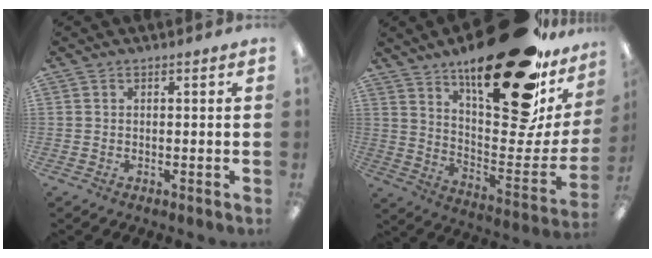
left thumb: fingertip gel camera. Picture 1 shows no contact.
{"total": 29.7, "force": [19.7, 10.3, 19.8], "torque": [-0.257, -0.130, 0.317]}